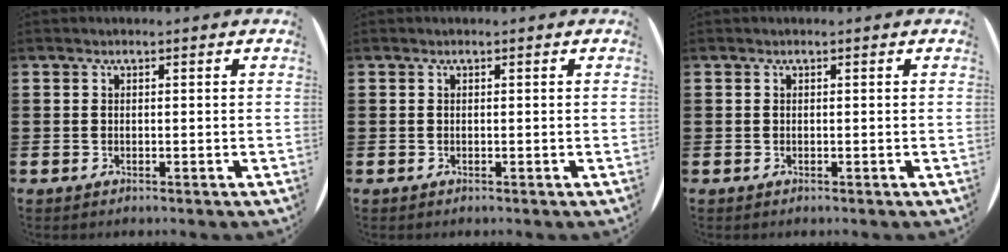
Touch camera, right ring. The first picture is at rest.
{"total": 0.0}
{"total": 0.0}